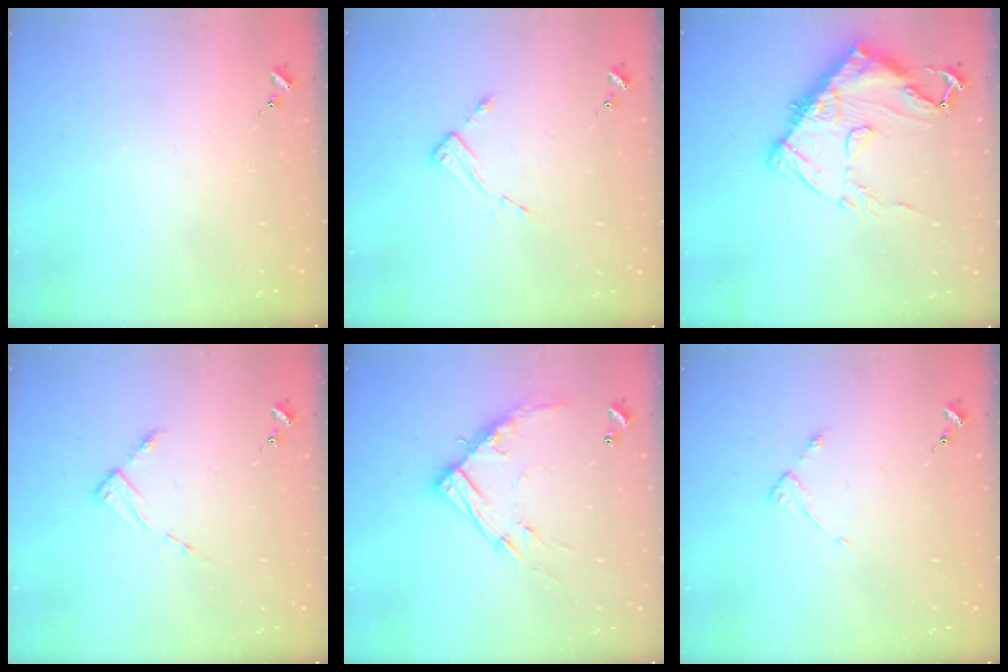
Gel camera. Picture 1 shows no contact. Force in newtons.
{"total": 2.7, "press": 2.7, "slide": 0.4}
{"total": 15.5, "press": 15.5, "slide": 1.4}
{"total": 2.8, "press": 2.8, "slide": 0.4}
{"total": 13.8, "press": 13.8, "slide": 1.0}
{"total": 2.8, "press": 2.7, "slide": 0.5}